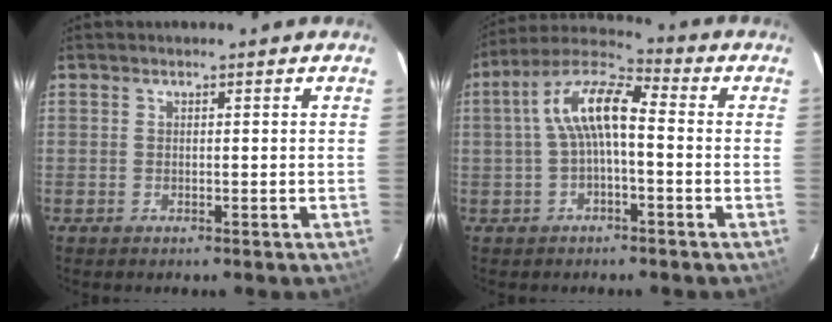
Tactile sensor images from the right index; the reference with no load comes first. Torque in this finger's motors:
{"motor_torque": [0.61, 0.09, 0.37, 0.16]}